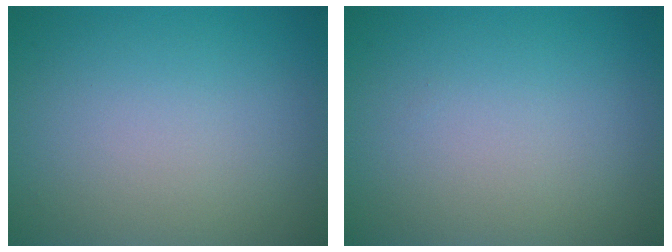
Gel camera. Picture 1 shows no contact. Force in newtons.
{"total": 0.0}